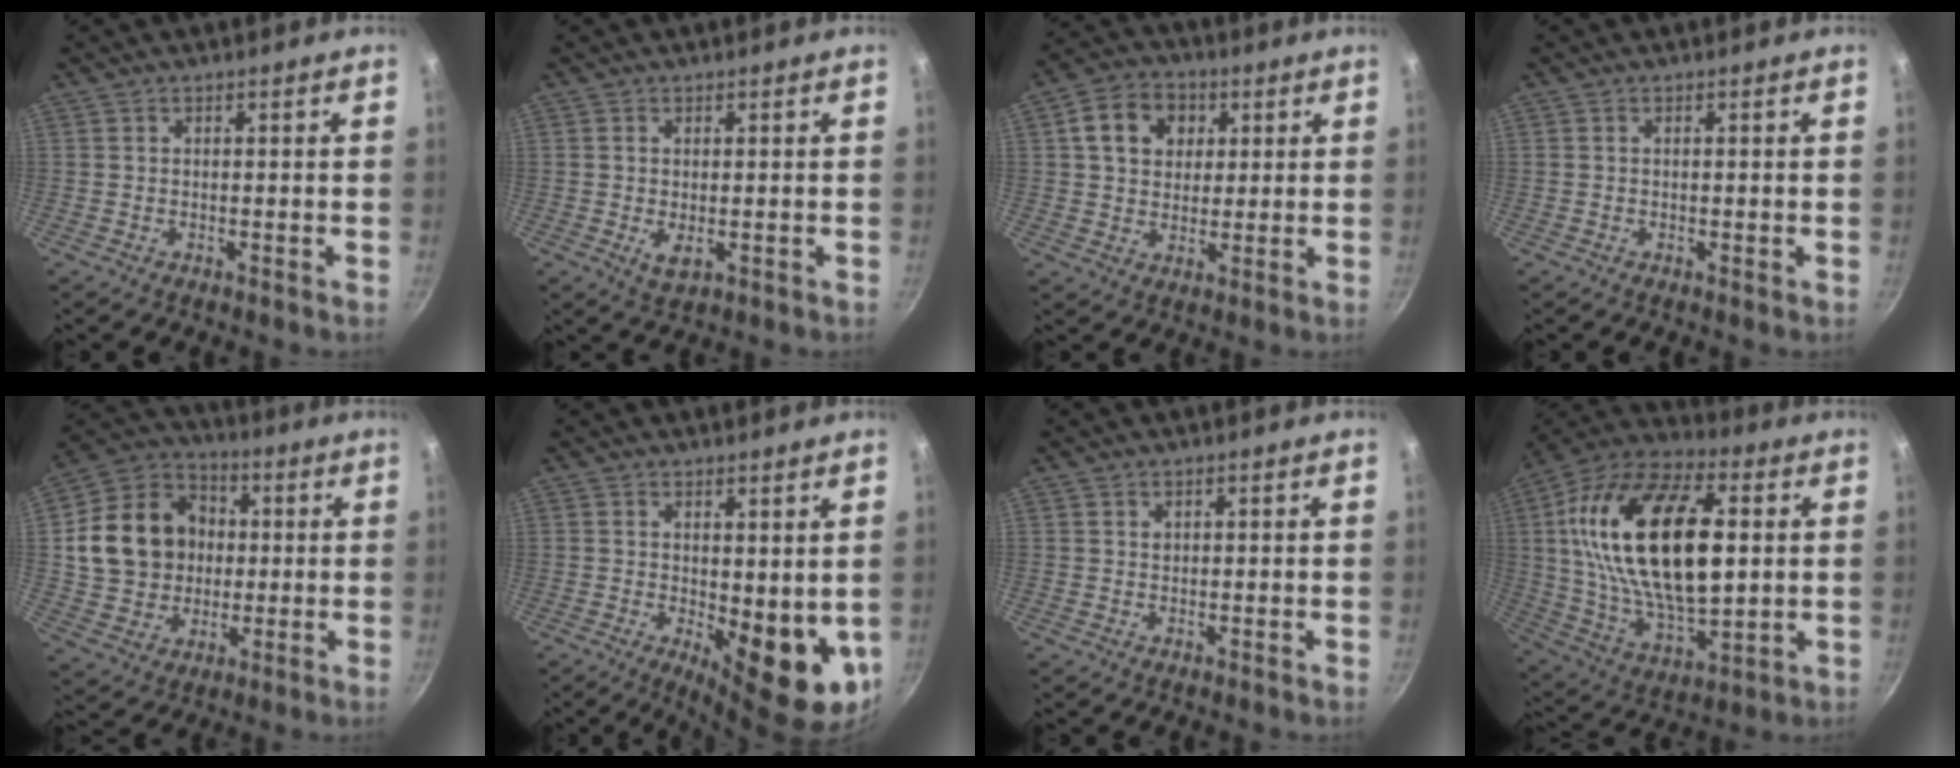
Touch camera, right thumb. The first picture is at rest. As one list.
[{"total": 3.0, "force": [-0.4, 1.5, 2.5], "torque": [-0.046, -0.011, 0.000]}, {"total": 10.2, "force": [3.1, 8.1, 5.4], "torque": [-0.070, 0.007, 0.042]}, {"total": 0.0}, {"total": 18.3, "force": [1.4, 15.5, 9.6], "torque": [-0.140, 0.025, 0.027]}, {"total": 11.5, "force": [-0.4, 5.1, 10.3], "torque": [-0.119, -0.018, 0.007]}, {"total": 0.7, "force": [0.4, 0.5, 0.2], "torque": [-0.001, -0.001, 0.006]}, {"total": 30.4, "force": [4.5, 16.2, 25.4], "torque": [-0.459, 0.005, 0.078]}]